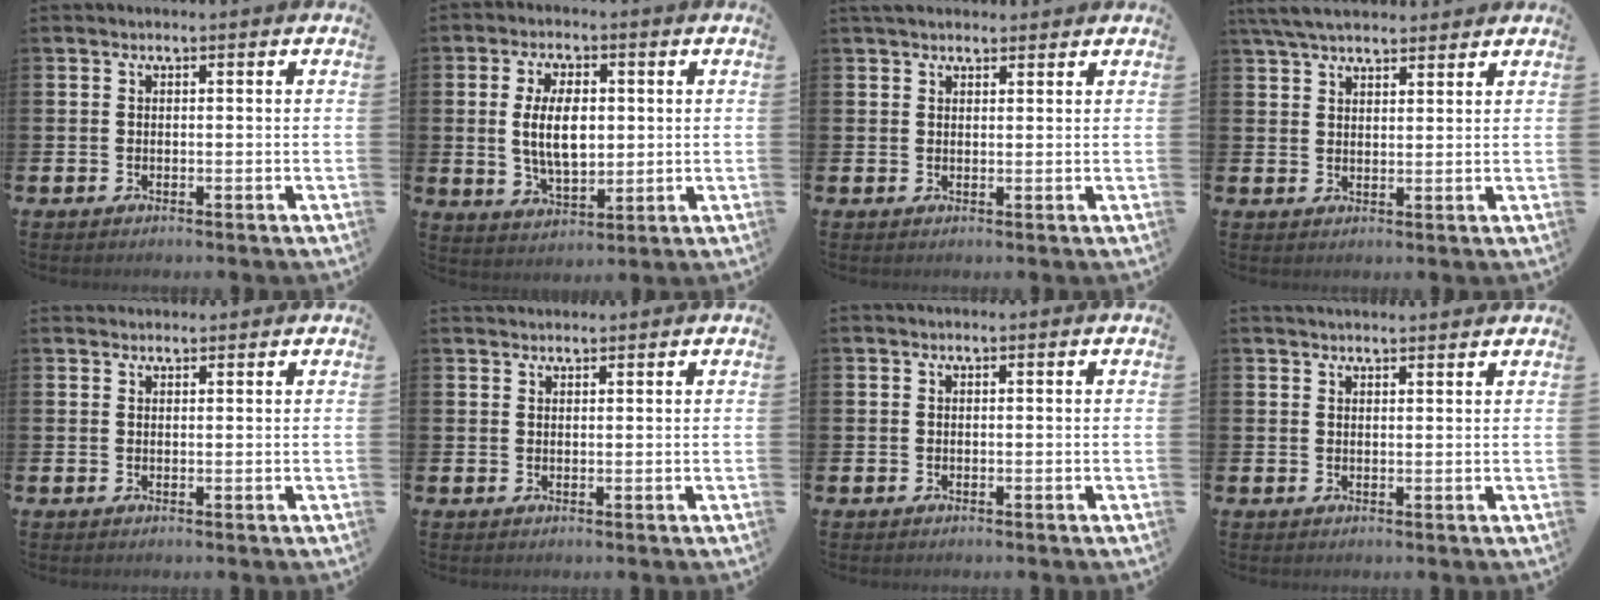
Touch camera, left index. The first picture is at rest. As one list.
[{"total": 7.4, "force": [1.0, 3.8, 6.3], "torque": [-0.105, 0.000, 0.012]}, {"total": 2.2, "force": [2.0, 0.8, 0.5], "torque": [-0.004, -0.001, 0.035]}, {"total": 5.1, "force": [4.6, 1.3, 1.6], "torque": [-0.050, -0.008, 0.088]}, {"total": 1.1, "force": [1.1, 0.2, 0.0], "torque": [0.009, -0.002, 0.019]}, {"total": 1.3, "force": [1.3, 0.2, 0.0], "torque": [0.009, -0.002, 0.022]}, {"total": 0.0}, {"total": 1.8, "force": [1.8, 0.1, 0.1], "torque": [0.009, -0.011, 0.030]}]